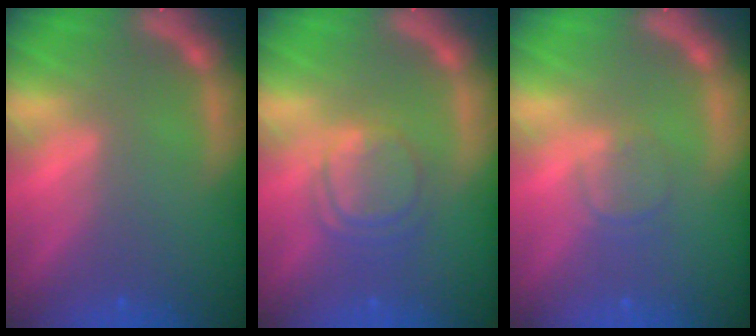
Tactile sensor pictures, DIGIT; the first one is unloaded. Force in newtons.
{"total": 4.5}
{"total": 1.9}